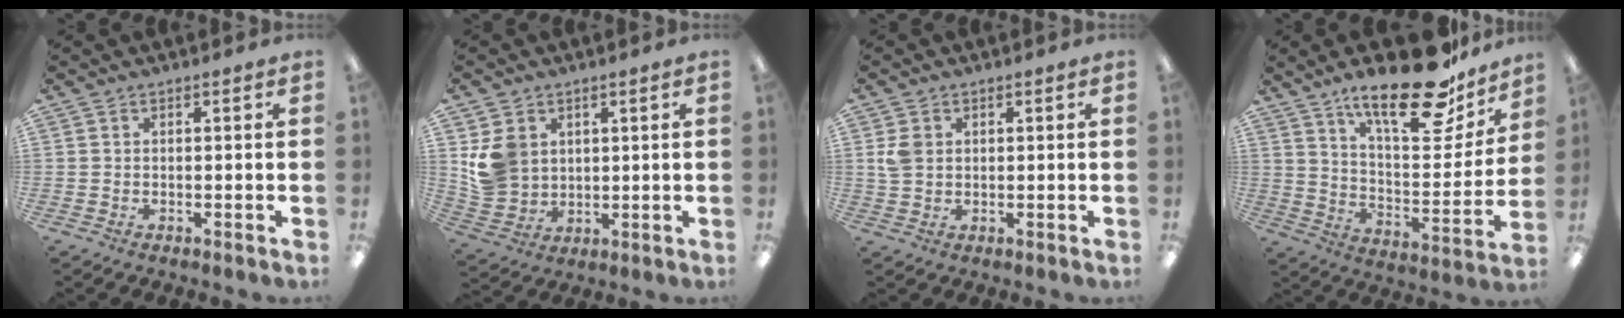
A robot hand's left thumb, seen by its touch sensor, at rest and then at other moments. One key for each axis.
{"total": 8.3, "fx": 3.0, "fy": 7.2, "fz": 2.8, "tx": -0.054, "ty": 0.000, "tz": 0.064}
{"total": 3.6, "fx": 1.1, "fy": 2.9, "fz": 1.9, "tx": -0.041, "ty": 0.006, "tz": 0.020}
{"total": 23.6, "fx": 17.2, "fy": 8.0, "fz": 14.0, "tx": -0.208, "ty": -0.113, "tz": 0.287}